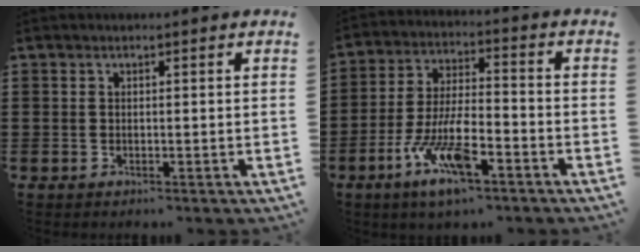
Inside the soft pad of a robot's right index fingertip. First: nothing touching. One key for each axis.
{"total": 11.3, "fx": -6.0, "fy": 3.5, "fz": 8.9, "tx": -0.192, "ty": 0.001, "tz": -0.112}